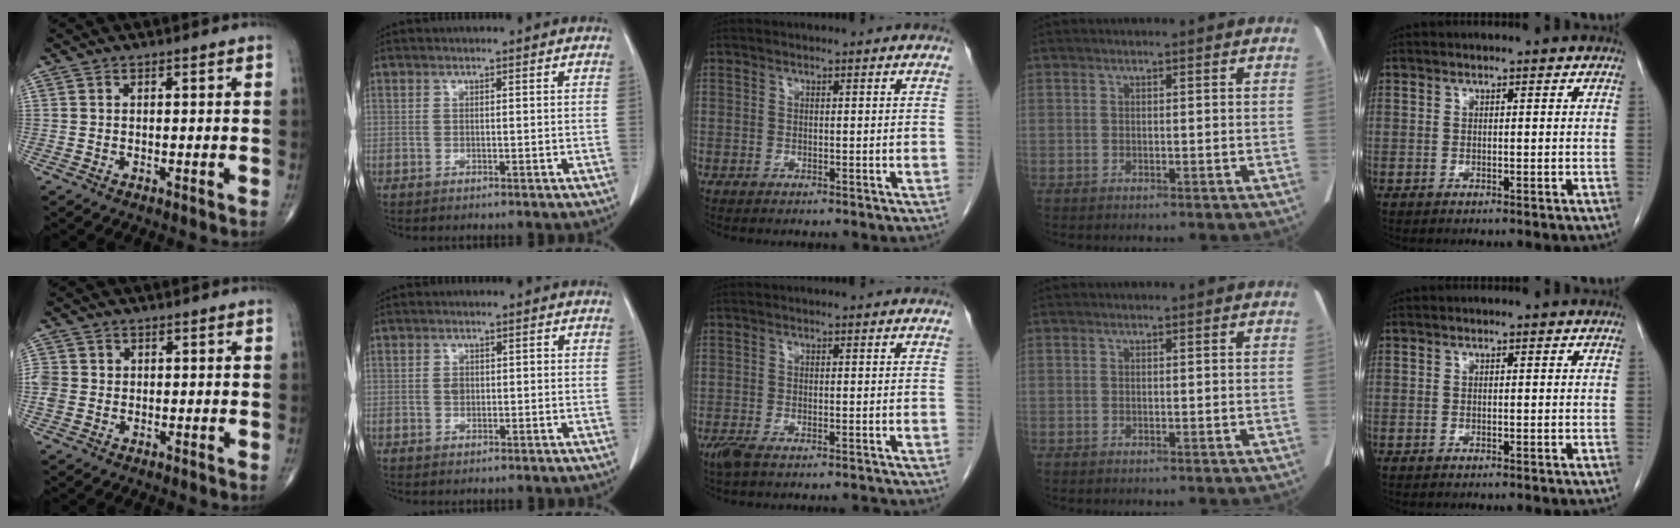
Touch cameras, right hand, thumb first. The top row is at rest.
{"thumb": {"total": 3.4, "force": [0.1, 3.1, 1.5], "torque": [-0.029, 0.009, 0.005]}, "index": {"total": 1.5, "force": [-0.1, 1.1, 0.9], "torque": [-0.016, 0.007, 0.001]}, "middle": {"total": 4.7, "force": [-4.0, 0.8, 2.3], "torque": [-0.040, -0.009, -0.068]}}